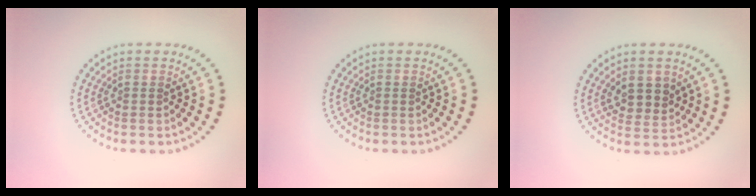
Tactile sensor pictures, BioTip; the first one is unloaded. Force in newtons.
{"total": 0.0}
{"total": 2.5, "press": 2.3, "slide": 0.9}